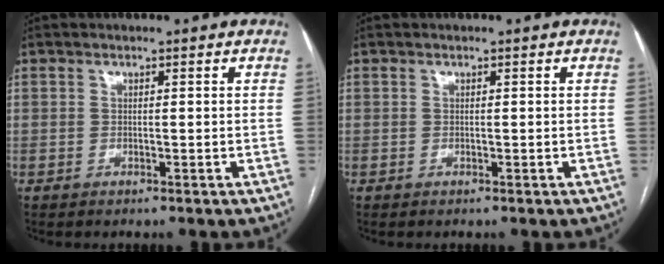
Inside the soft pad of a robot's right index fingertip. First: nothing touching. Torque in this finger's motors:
{"motor_torque": [0.05, 0.04, 0.01, 0.00]}